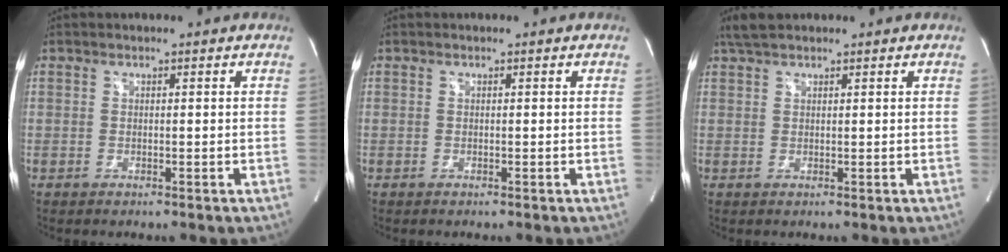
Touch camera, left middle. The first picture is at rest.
{"total": 0.0}
{"total": 3.1, "force": [2.6, 0.8, 1.5], "torque": [-0.039, 0.017, 0.052]}